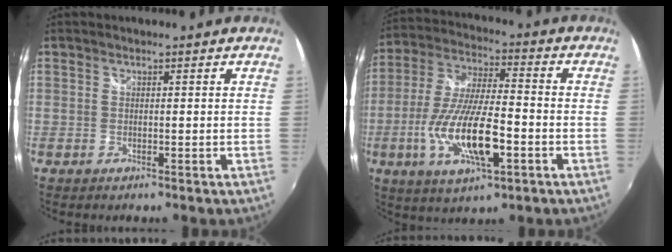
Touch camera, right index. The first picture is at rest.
{"total": 16.1, "force": [-5.1, 4.8, 14.5], "torque": [-0.298, -0.014, -0.091]}